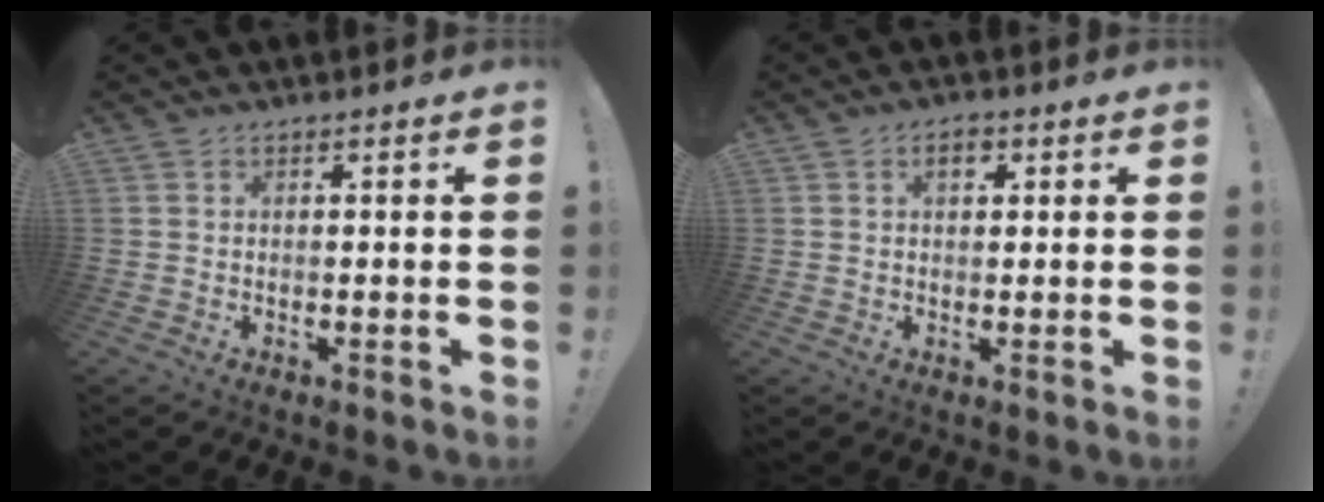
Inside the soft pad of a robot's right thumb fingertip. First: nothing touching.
{"total": 3.3, "force": [1.3, 1.8, 2.4], "torque": [-0.031, 0.000, 0.018]}